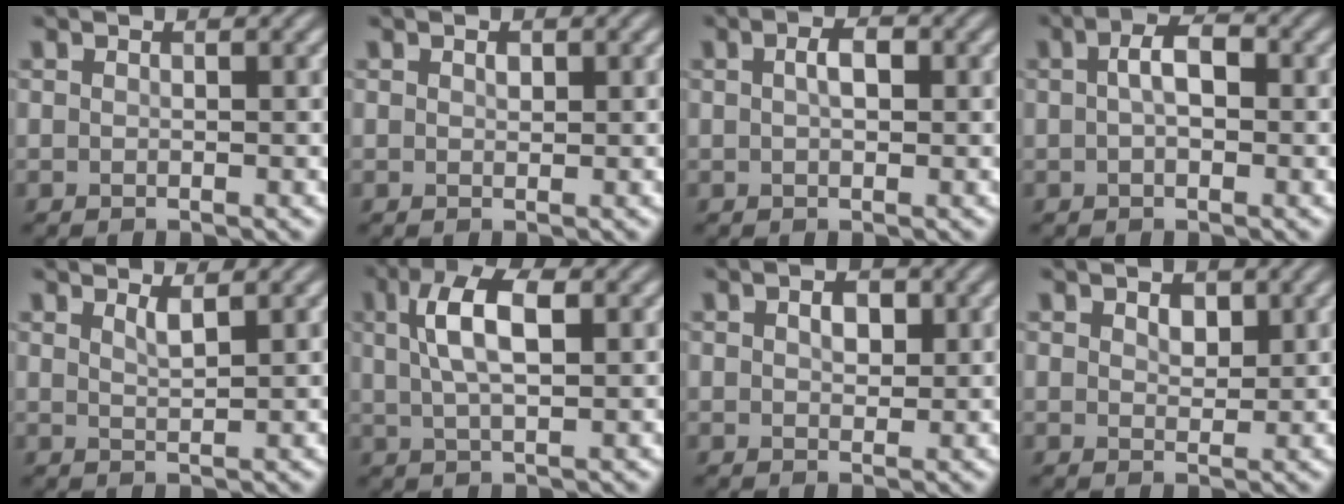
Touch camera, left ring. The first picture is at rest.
{"total": 0.6, "force": [0.3, 0.4, 0.4], "torque": [-0.007, 0.000, 0.004]}
{"total": 2.0, "force": [0.4, 1.0, 1.7], "torque": [-0.029, 0.003, 0.004]}
{"total": 3.0, "force": [0.3, 1.5, 2.6], "torque": [-0.046, 0.006, -0.001]}
{"total": 1.5, "force": [1.0, 0.4, 1.0], "torque": [-0.014, 0.001, 0.015]}
{"total": 5.4, "force": [1.6, 2.1, 4.7], "torque": [-0.092, 0.010, 0.026]}
{"total": 2.1, "force": [0.7, 1.4, 1.5], "torque": [-0.024, 0.001, 0.009]}
{"total": 1.8, "force": [0.8, 1.1, 1.1], "torque": [-0.018, -0.001, 0.015]}